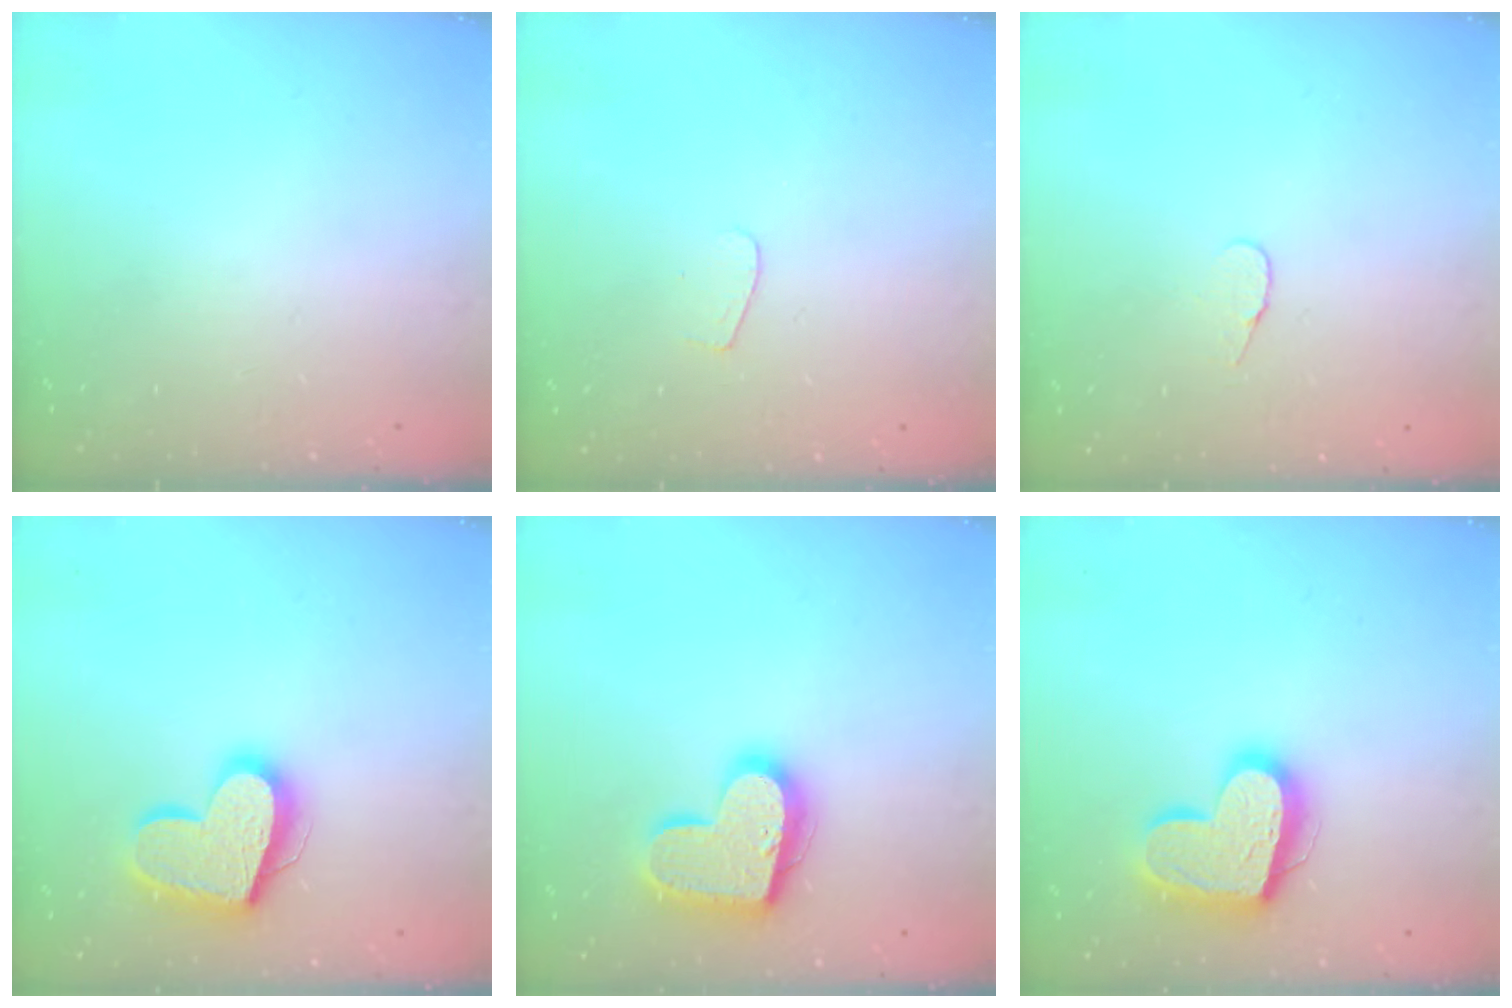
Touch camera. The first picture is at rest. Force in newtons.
{"total": 3.6, "press": 3.6, "slide": 0.3}
{"total": 4.0, "press": 4.0, "slide": 0.4}
{"total": 17.7, "press": 17.7, "slide": 1.5}
{"total": 17.8, "press": 17.8, "slide": 1.2}
{"total": 17.5, "press": 17.4, "slide": 1.6}